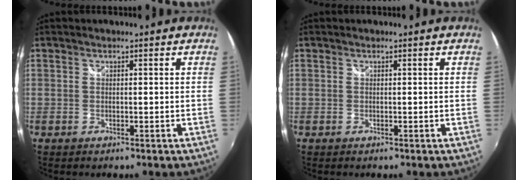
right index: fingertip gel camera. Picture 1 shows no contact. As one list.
[{"total": 0.0}]